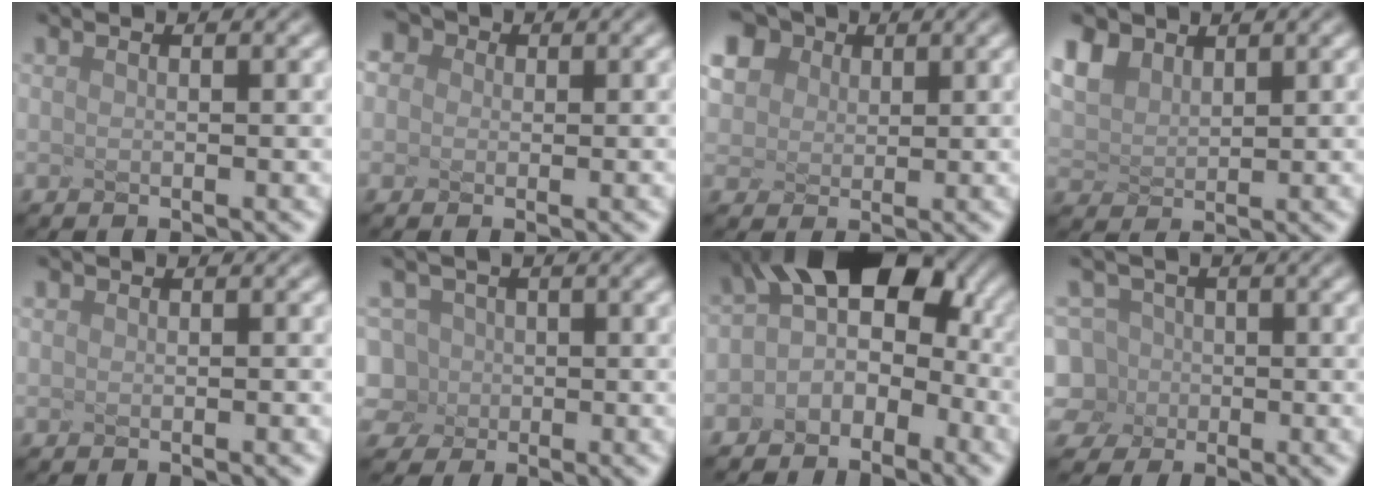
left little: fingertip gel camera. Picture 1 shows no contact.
{"total": 2.3, "force": [1.0, 1.9, 0.8], "torque": [-0.041, 0.017, 0.027]}
{"total": 6.4, "force": [3.7, 4.7, 2.3], "torque": [-0.111, 0.024, 0.096]}
{"total": 1.9, "force": [1.5, 1.1, 0.4], "torque": [-0.057, 0.002, 0.067]}
{"total": 1.0, "force": [-0.5, -0.5, -0.6], "torque": [-0.008, -0.008, 0.014]}
{"total": 2.3, "force": [-1.4, 1.8, -0.3], "torque": [-0.034, 0.009, 0.015]}
{"total": 5.2, "force": [-1.7, 3.4, 3.5], "torque": [-0.063, 0.005, -0.010]}
{"total": 4.0, "force": [-2.4, 3.2, -0.1], "torque": [-0.029, 0.011, -0.020]}